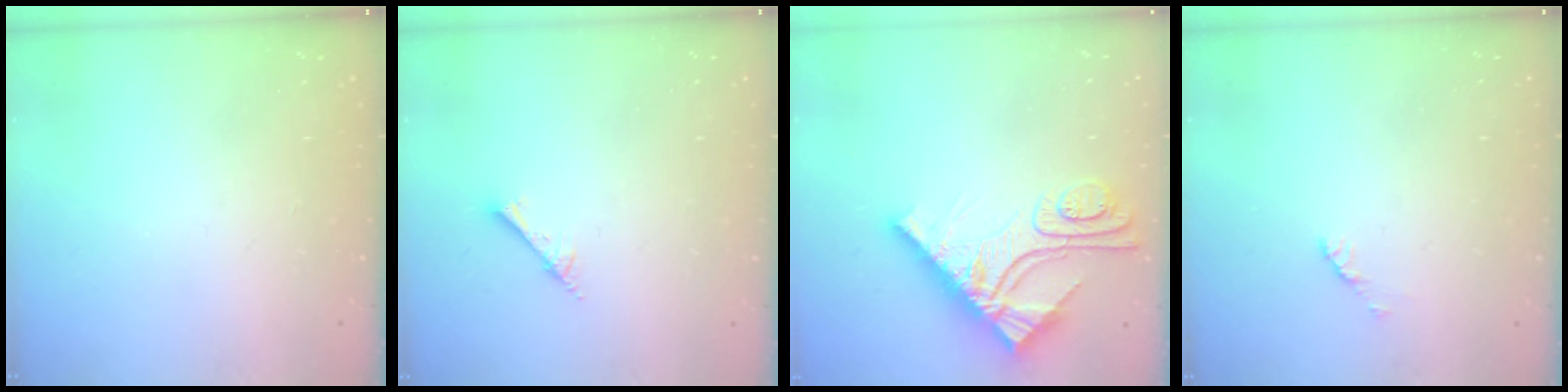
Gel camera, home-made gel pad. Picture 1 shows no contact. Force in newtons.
{"total": 2.5, "press": 2.5, "slide": 0.2}
{"total": 12.2, "press": 12.2, "slide": 1.2}
{"total": 2.8, "press": 2.7, "slide": 0.4}